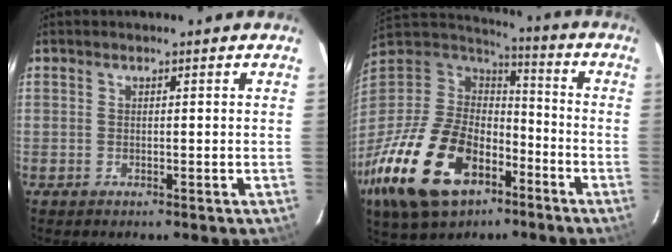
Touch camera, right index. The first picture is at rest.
{"total": 28.6, "force": [-14.7, 16.9, 17.8], "torque": [-0.400, -0.023, -0.246]}